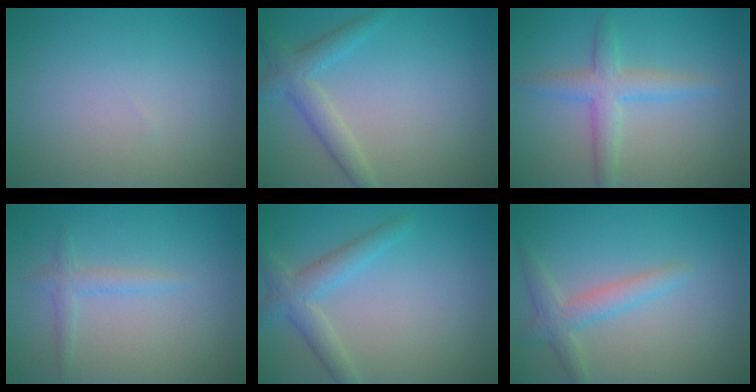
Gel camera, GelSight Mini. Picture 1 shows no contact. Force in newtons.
{"total": 3.0, "press": 3.0, "slide": 0.3}
{"total": 3.3, "press": 3.3, "slide": 0.1}
{"total": 1.5, "press": 1.4, "slide": 0.1}
{"total": 3.1, "press": 3.1, "slide": 0.3}
{"total": 2.7, "press": 2.7, "slide": 0.3}